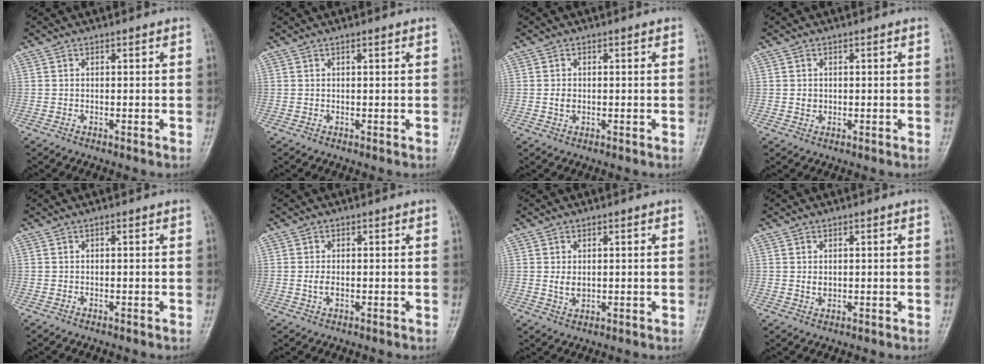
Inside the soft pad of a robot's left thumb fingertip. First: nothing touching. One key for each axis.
{"total": 0.5, "fx": 0.4, "fy": 0.0, "fz": 0.4, "tx": -0.007, "ty": -0.001, "tz": 0.006}
{"total": 1.8, "fx": 0.0, "fy": 1.4, "fz": 1.2, "tx": -0.019, "ty": 0.000, "tz": 0.001}
{"total": 1.5, "fx": 0.2, "fy": 1.3, "fz": 0.6, "tx": -0.006, "ty": 0.000, "tz": 0.006}
{"total": 0.0}
{"total": 1.9, "fx": -0.1, "fy": 1.2, "fz": 1.5, "tx": -0.030, "ty": -0.001, "tz": -0.003}
{"total": 2.8, "fx": 0.5, "fy": 2.0, "fz": 1.9, "tx": -0.028, "ty": -0.007, "tz": 0.014}
{"total": 1.6, "fx": 0.4, "fy": 1.2, "fz": 1.0, "tx": -0.013, "ty": -0.004, "tz": 0.010}